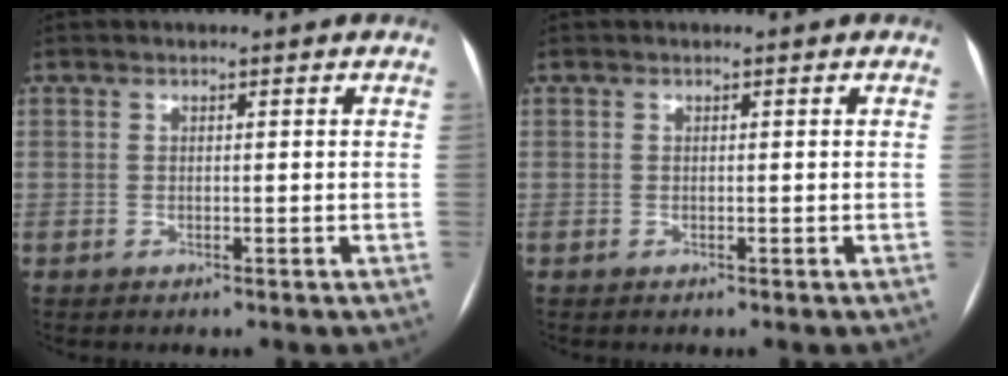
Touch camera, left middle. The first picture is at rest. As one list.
[{"total": 0.0}]